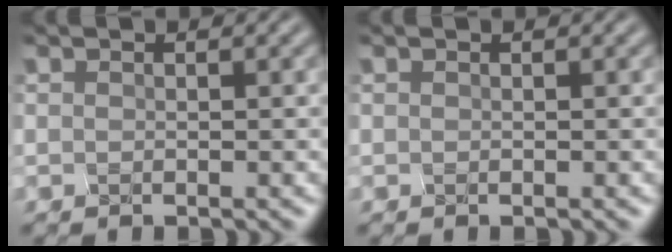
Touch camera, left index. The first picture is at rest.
{"total": 0.0}